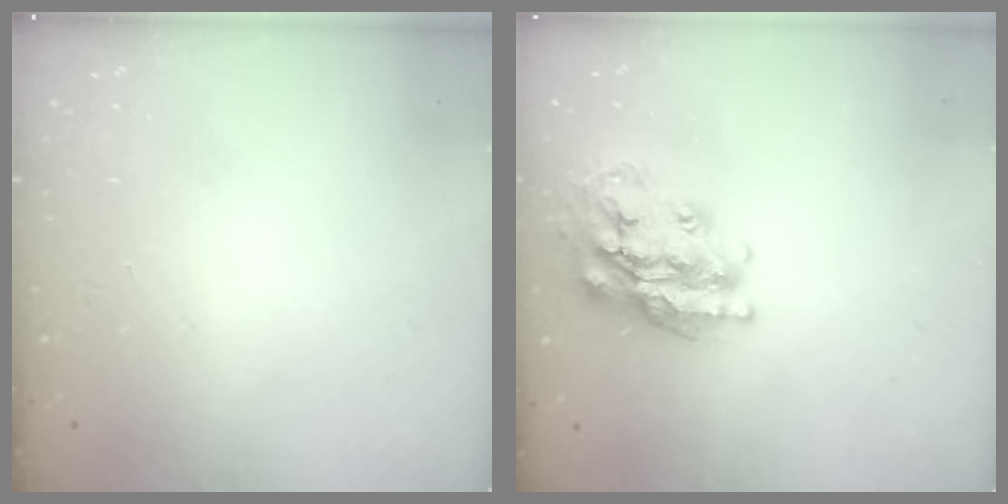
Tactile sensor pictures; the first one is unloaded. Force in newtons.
{"total": 19.6, "press": 19.5, "slide": 1.7}